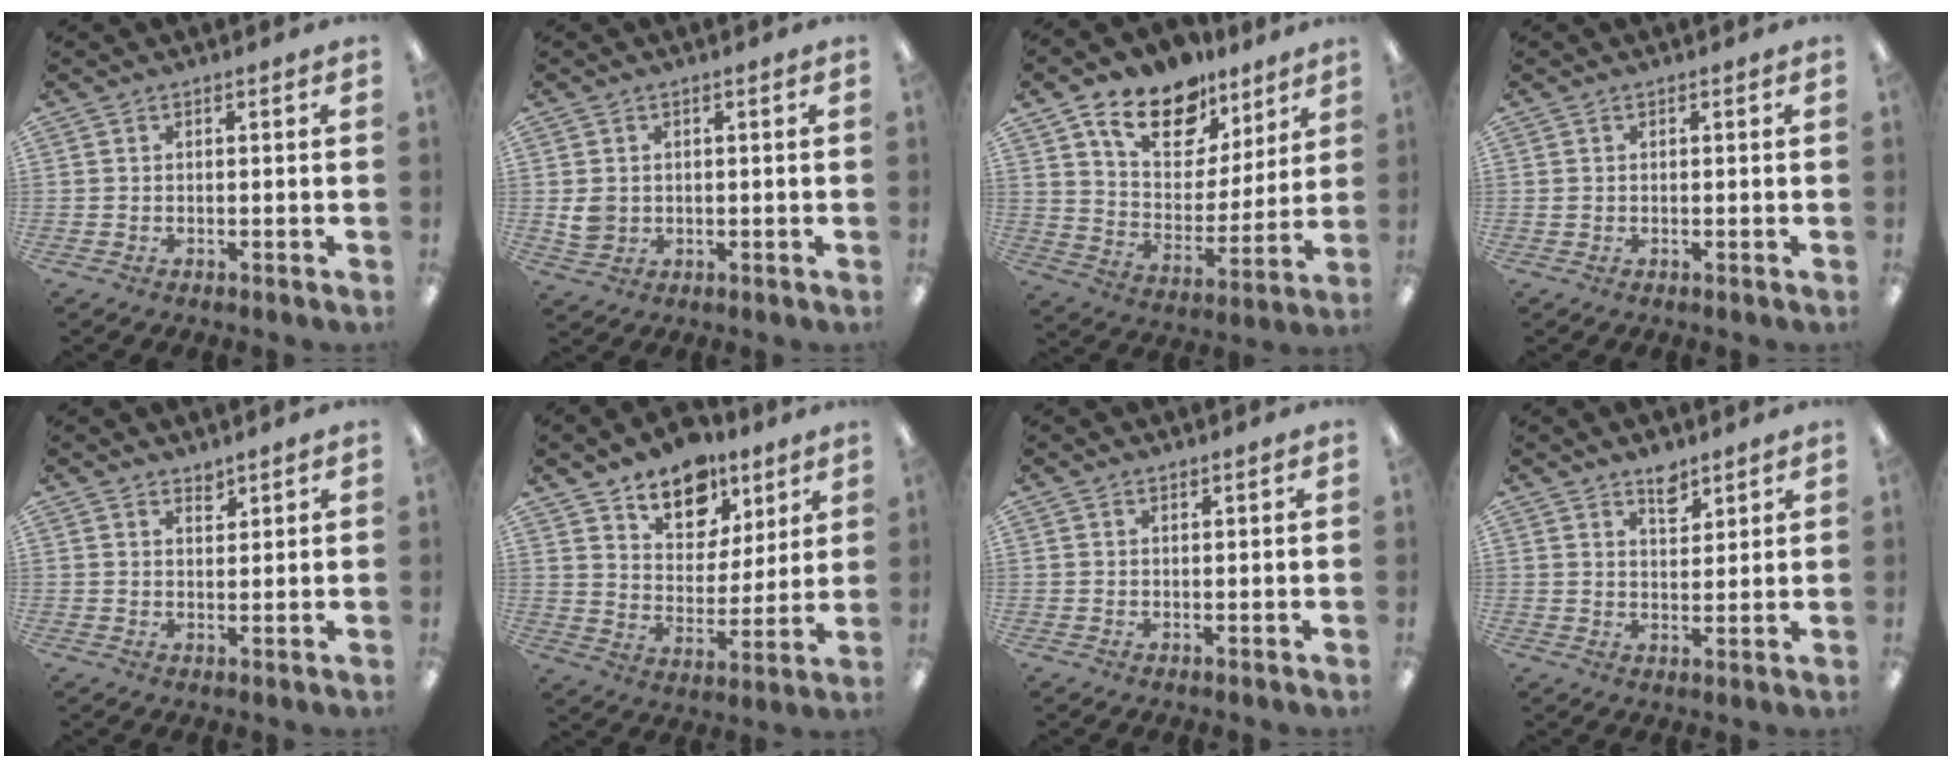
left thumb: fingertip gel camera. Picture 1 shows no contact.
{"total": 3.9, "force": [0.5, 3.5, 1.6], "torque": [-0.016, 0.000, 0.011]}
{"total": 15.7, "force": [10.8, 9.2, 6.9], "torque": [-0.124, -0.061, 0.197]}
{"total": 0.6, "force": [0.2, 0.5, 0.1], "torque": [-0.002, 0.005, 0.001]}
{"total": 2.3, "force": [2.2, 0.8, 0.1], "torque": [0.003, -0.014, 0.040]}
{"total": 12.4, "force": [9.0, 7.6, 3.9], "torque": [-0.063, -0.061, 0.168]}
{"total": 0.8, "force": [0.7, 0.4, 0.1], "torque": [-0.003, 0.000, 0.013]}
{"total": 5.3, "force": [4.1, 2.5, 2.1], "torque": [-0.019, -0.025, 0.070]}